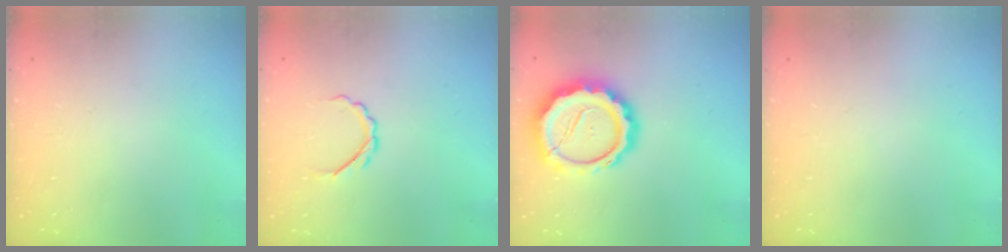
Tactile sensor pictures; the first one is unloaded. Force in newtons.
{"total": 5.3, "press": 5.1, "slide": 1.6}
{"total": 16.7, "press": 16.5, "slide": 2.9}
{"total": 0.0}